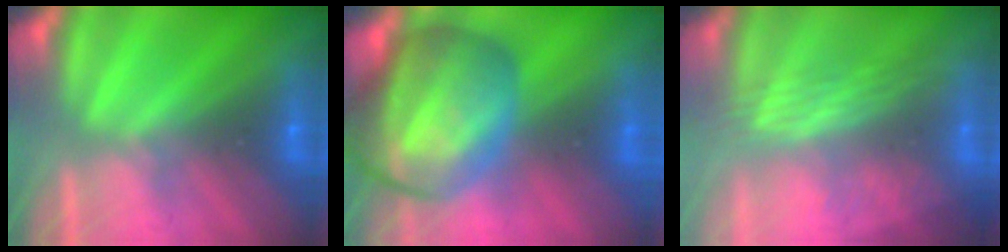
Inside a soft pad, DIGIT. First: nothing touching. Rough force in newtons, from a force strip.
{"total": 7.2}
{"total": 3.0}